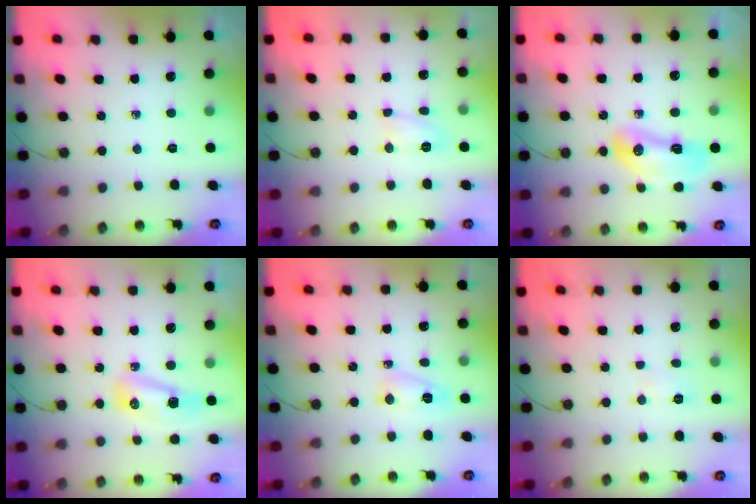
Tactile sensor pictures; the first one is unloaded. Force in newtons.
{"total": 5.3, "press": 5.3, "slide": 0.5}
{"total": 11.4, "press": 11.0, "slide": 2.9}
{"total": 14.0, "press": 10.2, "slide": 9.5}
{"total": 4.0, "press": 4.0, "slide": 0.4}
{"total": 2.9, "press": 2.8, "slide": 0.7}